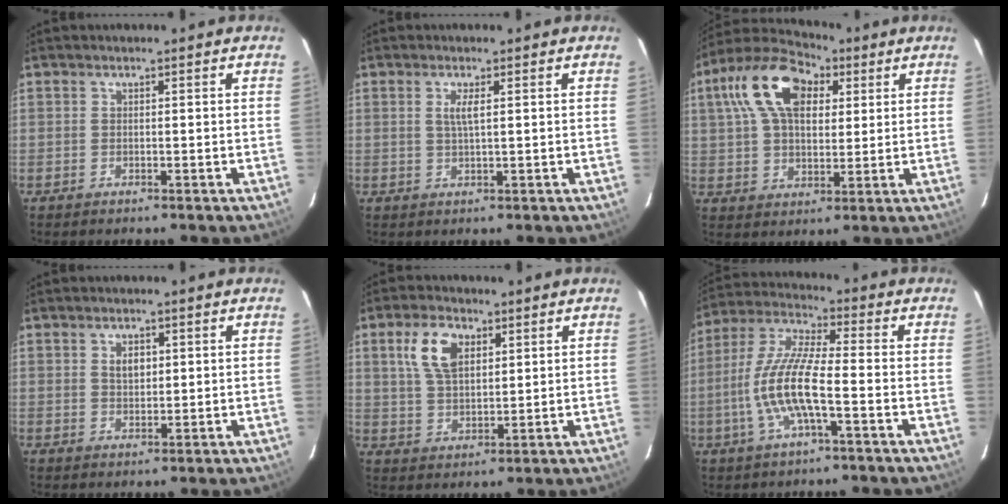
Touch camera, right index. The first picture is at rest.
{"total": 2.2, "force": [0.6, 0.2, 2.1], "torque": [-0.041, 0.001, 0.010]}
{"total": 17.1, "force": [6.6, 10.1, 12.2], "torque": [-0.246, 0.046, 0.109]}
{"total": 2.9, "force": [0.8, 1.9, 2.0], "torque": [-0.032, 0.005, 0.015]}
{"total": 8.6, "force": [3.6, 4.9, 6.1], "torque": [-0.124, 0.017, 0.073]}
{"total": 12.3, "force": [-3.5, 2.2, 11.6], "torque": [-0.243, 0.000, -0.071]}